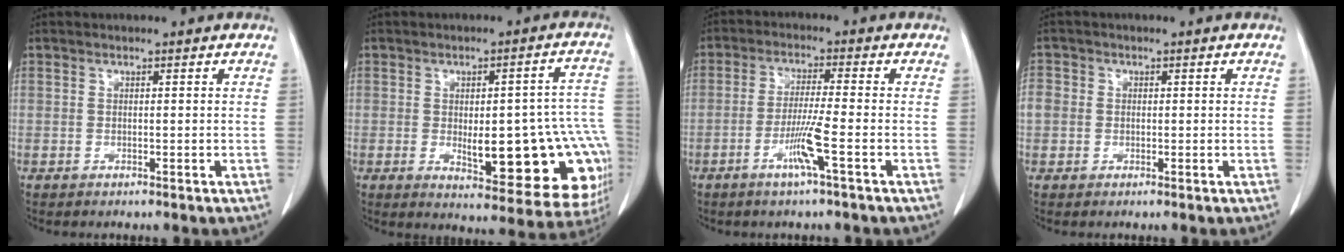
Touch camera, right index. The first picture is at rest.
{"total": 19.4, "force": [-3.9, 6.9, 17.8], "torque": [-0.124, 0.028, -0.023]}
{"total": 5.8, "force": [-2.5, -0.8, 5.2], "torque": [-0.100, -0.008, -0.050]}
{"total": 4.8, "force": [0.1, 4.5, 1.7], "torque": [-0.052, 0.020, 0.006]}